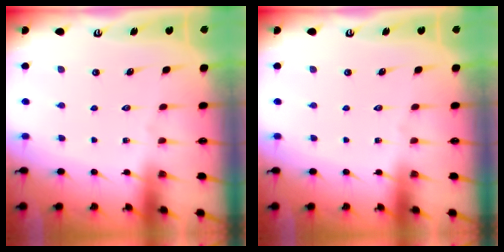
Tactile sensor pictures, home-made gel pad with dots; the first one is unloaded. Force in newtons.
{"total": 0.0}